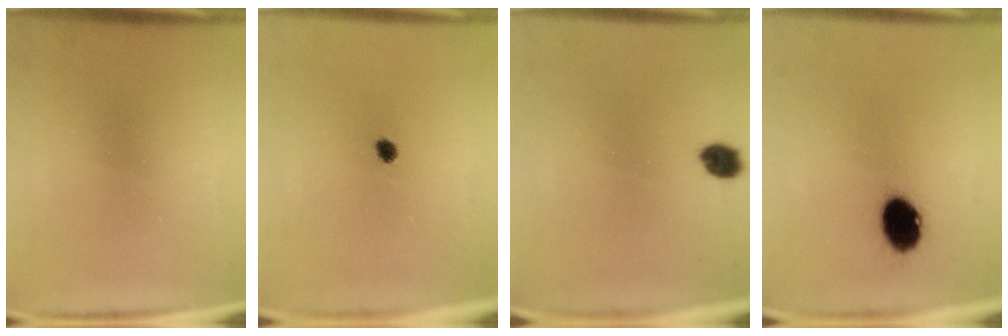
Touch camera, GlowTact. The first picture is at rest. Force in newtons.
{"total": 1.8}
{"total": 3.8}
{"total": 8.6}